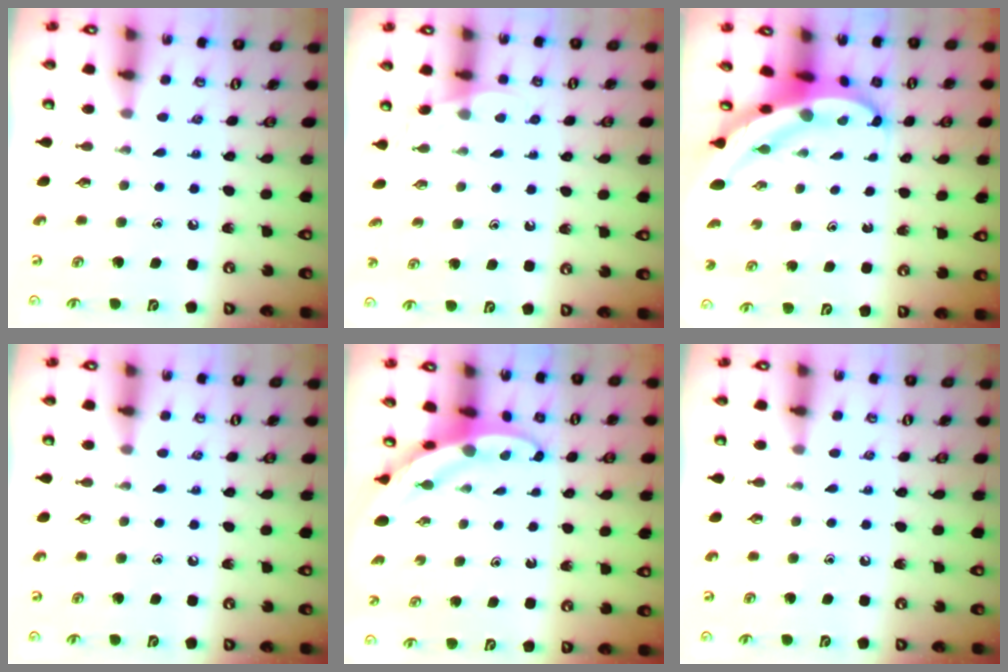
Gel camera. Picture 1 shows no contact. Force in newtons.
{"total": 2.9, "press": 2.9, "slide": 0.2}
{"total": 5.7, "press": 5.7, "slide": 0.7}
{"total": 0.0}
{"total": 3.2, "press": 3.2, "slide": 0.3}
{"total": 0.0}